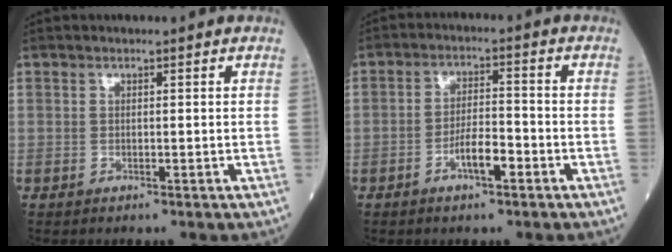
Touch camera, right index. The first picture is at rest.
{"total": 4.7, "force": [-2.3, 1.2, 3.9], "torque": [-0.071, 0.006, -0.043]}